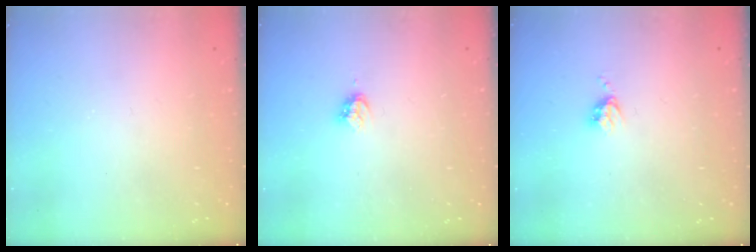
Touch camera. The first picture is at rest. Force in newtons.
{"total": 3.6, "press": 3.6, "slide": 0.7}
{"total": 3.6, "press": 3.6, "slide": 0.4}